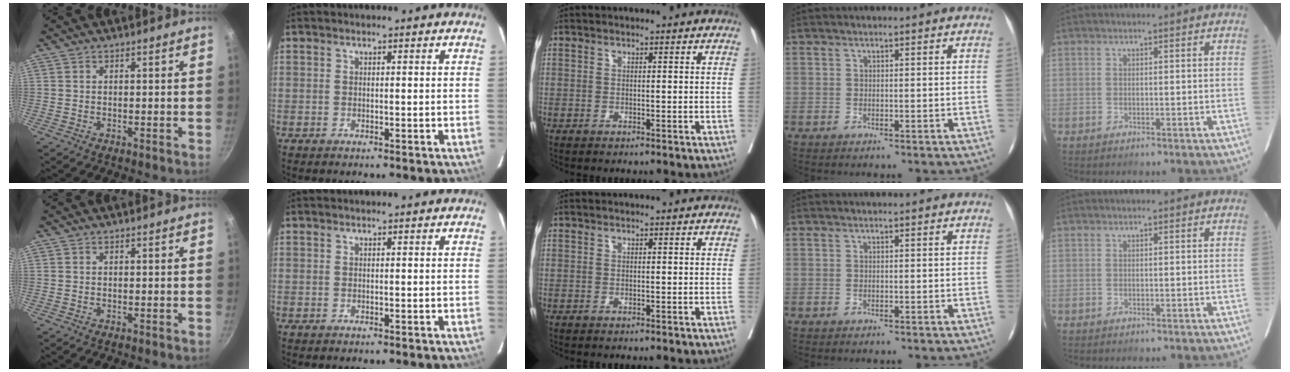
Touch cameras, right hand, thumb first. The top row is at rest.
{}